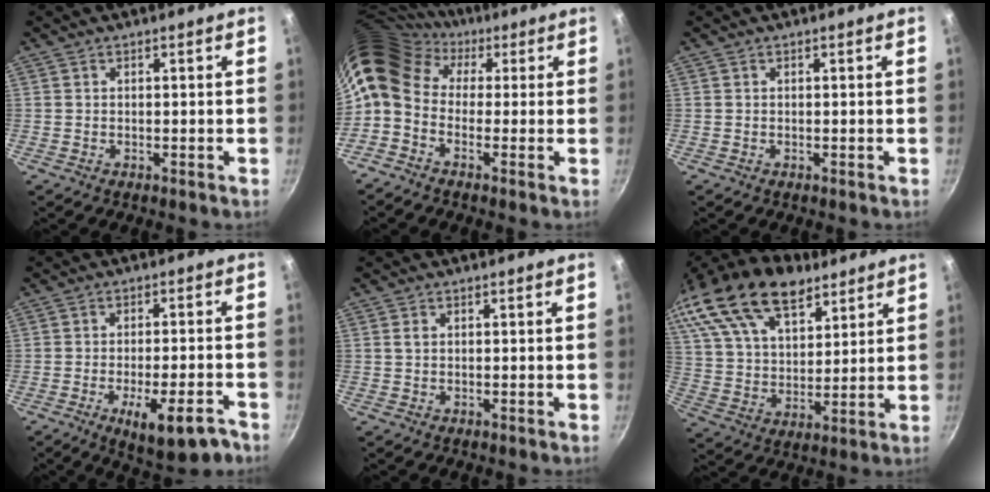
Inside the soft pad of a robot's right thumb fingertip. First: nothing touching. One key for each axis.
{"total": 13.6, "fx": 1.8, "fy": 10.7, "fz": 8.3, "tx": -0.160, "ty": 0.039, "tz": 0.011}
{"total": 0.0}
{"total": 11.3, "fx": -5.9, "fy": 3.6, "fz": 8.9, "tx": -0.113, "ty": 0.020, "tz": -0.076}
{"total": 1.0, "fx": 0.2, "fy": 0.7, "fz": 0.6, "tx": -0.011, "ty": 0.002, "tz": 0.003}
{"total": 29.5, "fx": 18.6, "fy": 16.1, "fz": 16.3, "tx": -0.338, "ty": -0.002, "tz": 0.333}